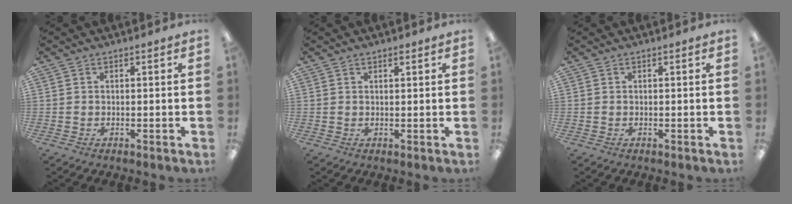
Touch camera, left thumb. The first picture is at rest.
{"total": 1.1, "force": [0.9, 0.3, 0.5], "torque": [-0.011, 0.000, 0.017]}
{"total": 0.0}